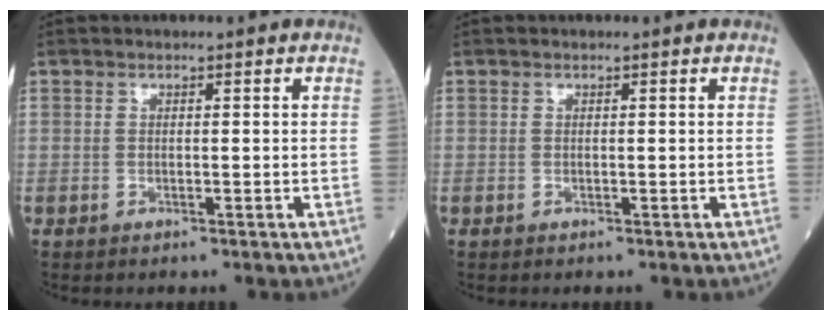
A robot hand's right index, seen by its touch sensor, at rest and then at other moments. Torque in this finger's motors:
{"motor_torque": [0.00, 0.00, 0.00, -0.01]}